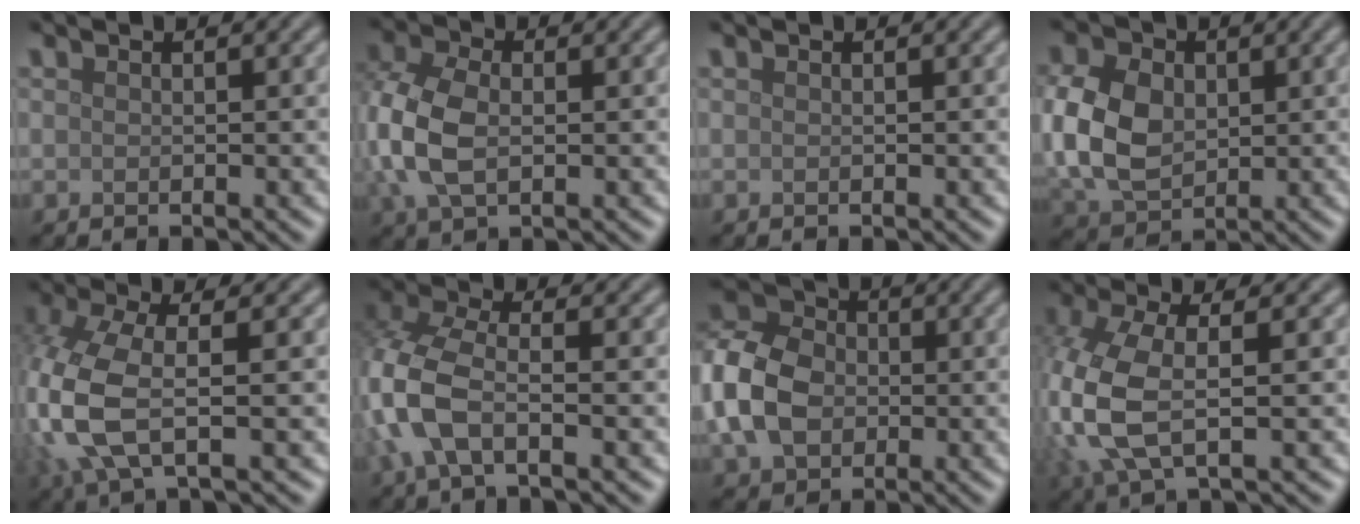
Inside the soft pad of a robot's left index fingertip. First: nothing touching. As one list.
[{"total": 6.6, "force": [-0.1, 4.4, 4.9], "torque": [-0.131, -0.001, -0.008]}, {"total": 0.0}, {"total": 8.0, "force": [0.4, 5.8, 5.5], "torque": [-0.138, 0.005, 0.003]}, {"total": 6.3, "force": [-0.9, 2.6, 5.7], "torque": [-0.157, -0.007, -0.018]}, {"total": 6.9, "force": [-2.1, 3.5, 5.6], "torque": [-0.145, 0.004, -0.056]}, {"total": 8.9, "force": [-1.3, 6.7, 5.6], "torque": [-0.140, 0.006, -0.042]}, {"total": 6.1, "force": [-0.3, 2.8, 5.4], "torque": [-0.147, -0.004, -0.005]}]